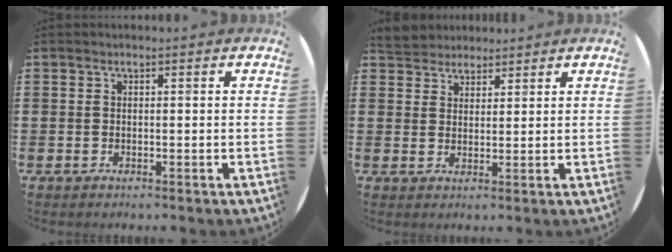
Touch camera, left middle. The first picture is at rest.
{"total": 3.7, "force": [3.5, 1.2, -0.2], "torque": [-0.006, -0.001, 0.068]}